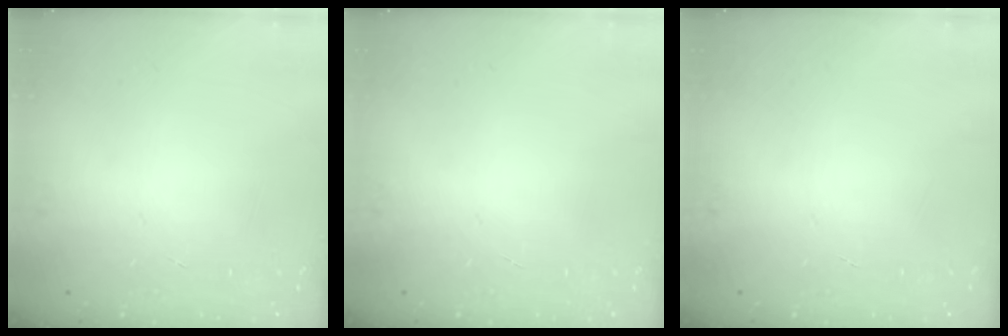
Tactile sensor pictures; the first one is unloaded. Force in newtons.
{"total": 0.9, "press": 0.8, "slide": 0.2}
{"total": 0.0}